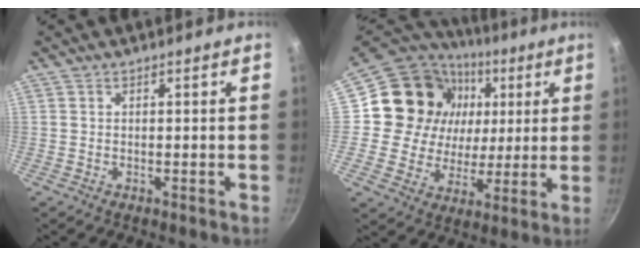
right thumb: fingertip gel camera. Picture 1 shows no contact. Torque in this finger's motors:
{"motor_torque": [-0.60, 1.81, 0.50, -0.52, 0.05]}